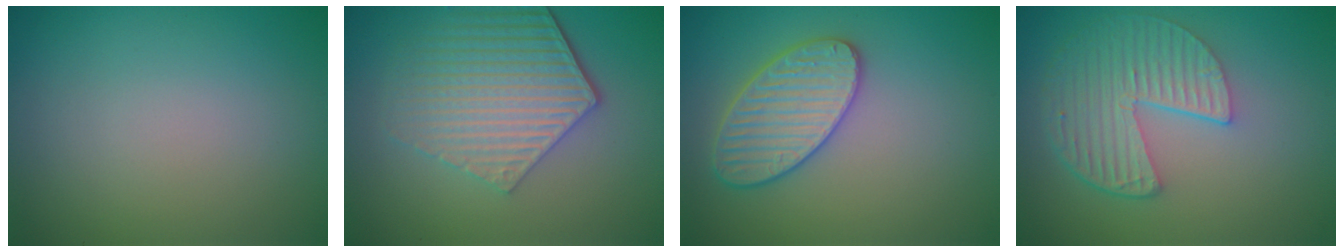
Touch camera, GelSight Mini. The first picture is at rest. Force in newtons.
{"total": 5.8, "press": 4.4, "slide": 3.8}
{"total": 3.9, "press": 3.8, "slide": 0.8}
{"total": 5.4, "press": 4.0, "slide": 3.6}